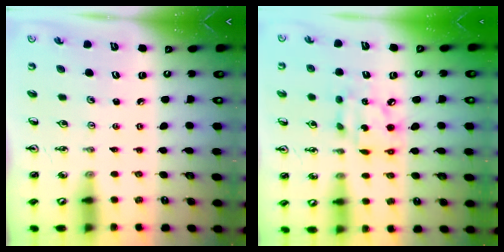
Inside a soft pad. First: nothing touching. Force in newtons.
{"total": 10.6, "press": 10.5, "slide": 1.1}